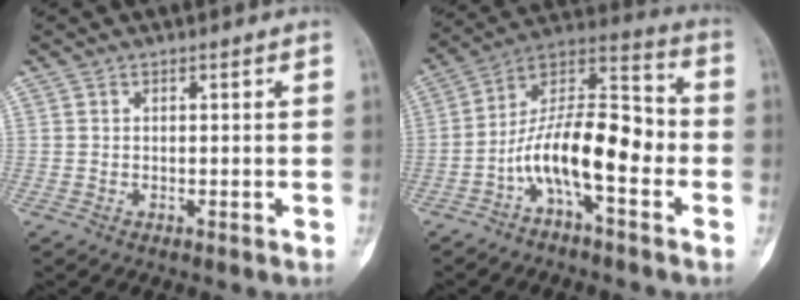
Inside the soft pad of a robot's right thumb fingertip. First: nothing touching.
{"total": 15.5, "force": [-4.6, 6.1, 13.5], "torque": [-0.226, 0.075, -0.086]}